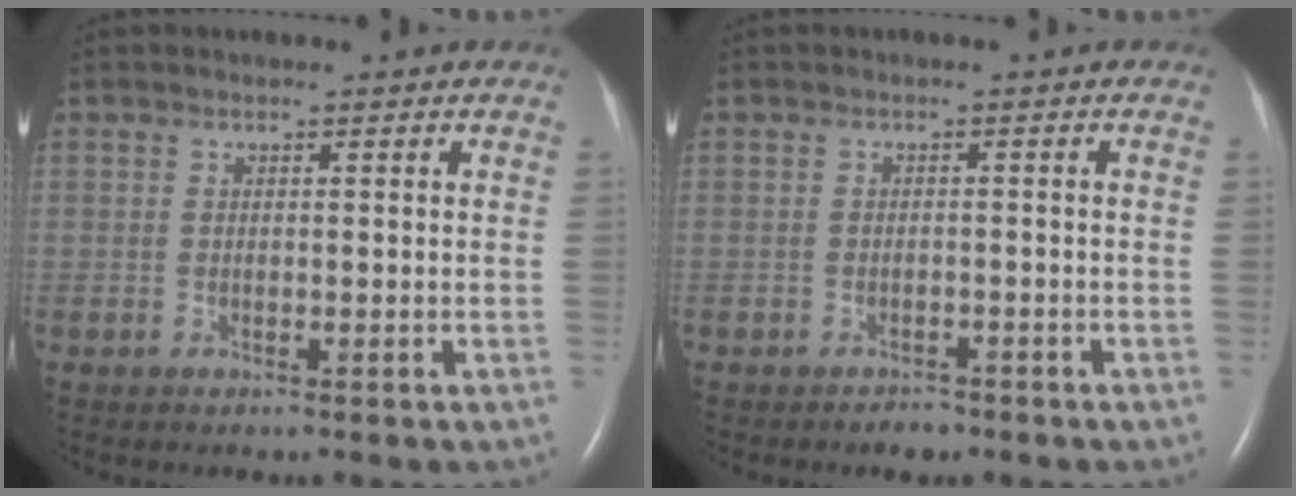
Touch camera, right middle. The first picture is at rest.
{"total": 1.6, "force": [-1.3, 0.8, 0.4], "torque": [-0.012, 0.000, -0.018]}